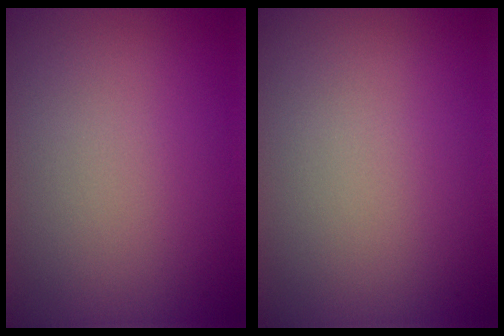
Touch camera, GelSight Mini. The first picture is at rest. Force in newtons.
{"total": 0.0}